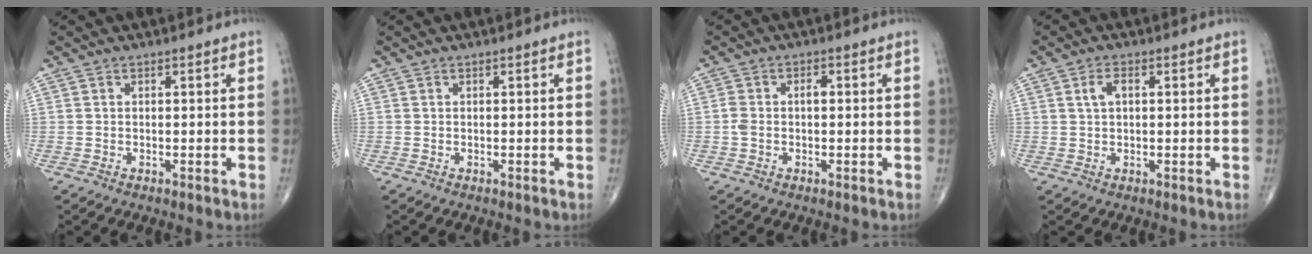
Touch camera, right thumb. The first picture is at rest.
{"total": 0.0}
{"total": 3.0, "force": [-0.2, 1.7, 2.5], "torque": [-0.061, 0.014, -0.004]}
{"total": 2.8, "force": [0.7, 1.5, 2.3], "torque": [-0.046, 0.008, 0.014]}